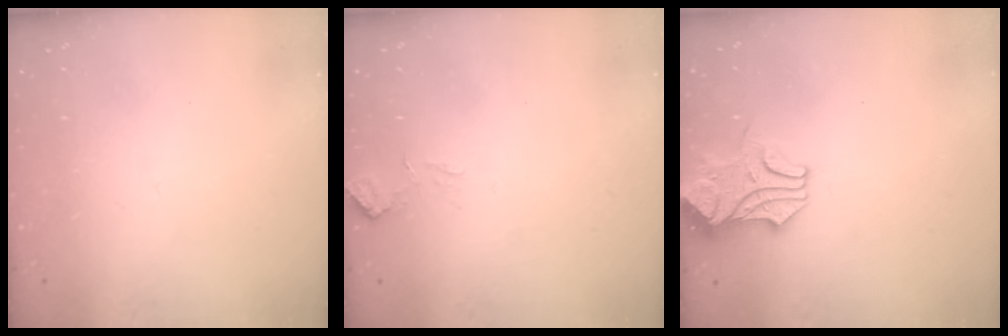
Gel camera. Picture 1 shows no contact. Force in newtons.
{"total": 2.3, "press": 2.2, "slide": 0.6}
{"total": 1.5, "press": 1.4, "slide": 0.6}